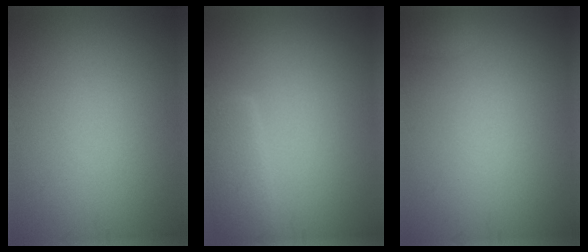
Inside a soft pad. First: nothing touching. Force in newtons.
{"total": 2.5, "press": 2.5, "slide": 0.3}
{"total": 1.5, "press": 1.5, "slide": 0.1}